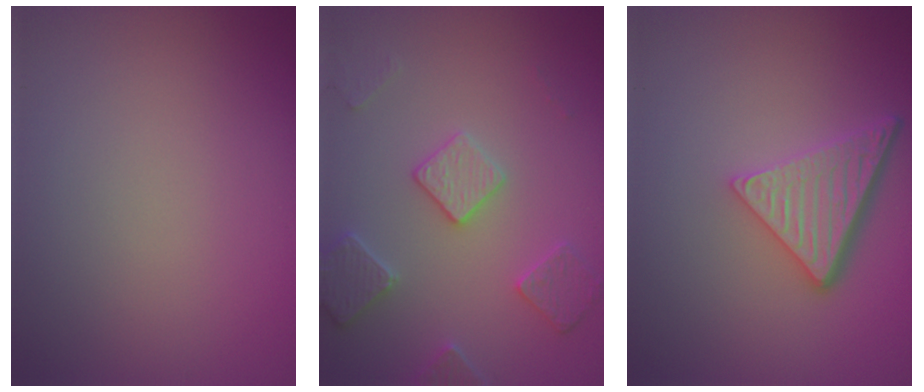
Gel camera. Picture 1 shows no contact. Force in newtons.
{"total": 3.5, "press": 3.3, "slide": 1.2}
{"total": 4.7, "press": 3.5, "slide": 3.1}